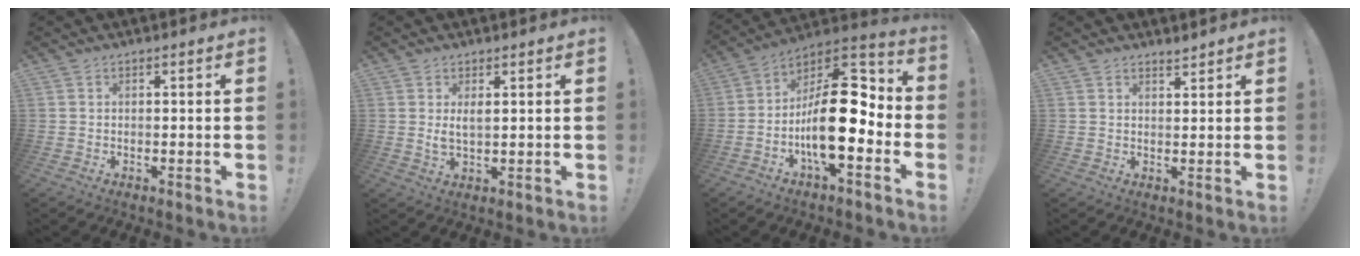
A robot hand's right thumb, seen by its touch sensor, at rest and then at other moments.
{"total": 3.1, "force": [1.2, 1.1, 2.7], "torque": [-0.040, -0.010, 0.017]}
{"total": 20.8, "force": [-3.6, 9.2, 18.3], "torque": [-0.304, 0.018, -0.053]}
{"total": 2.0, "force": [1.9, 0.3, 0.4], "torque": [-0.002, -0.014, 0.034]}